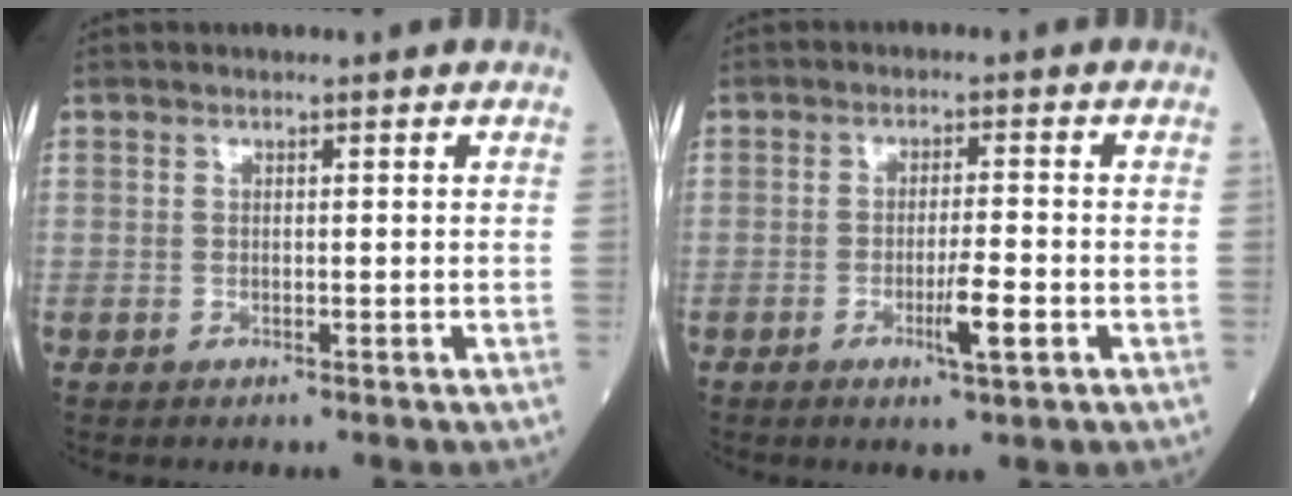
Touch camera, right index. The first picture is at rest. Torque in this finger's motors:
{"motor_torque": [0.65, -0.19, 0.38, 0.09]}